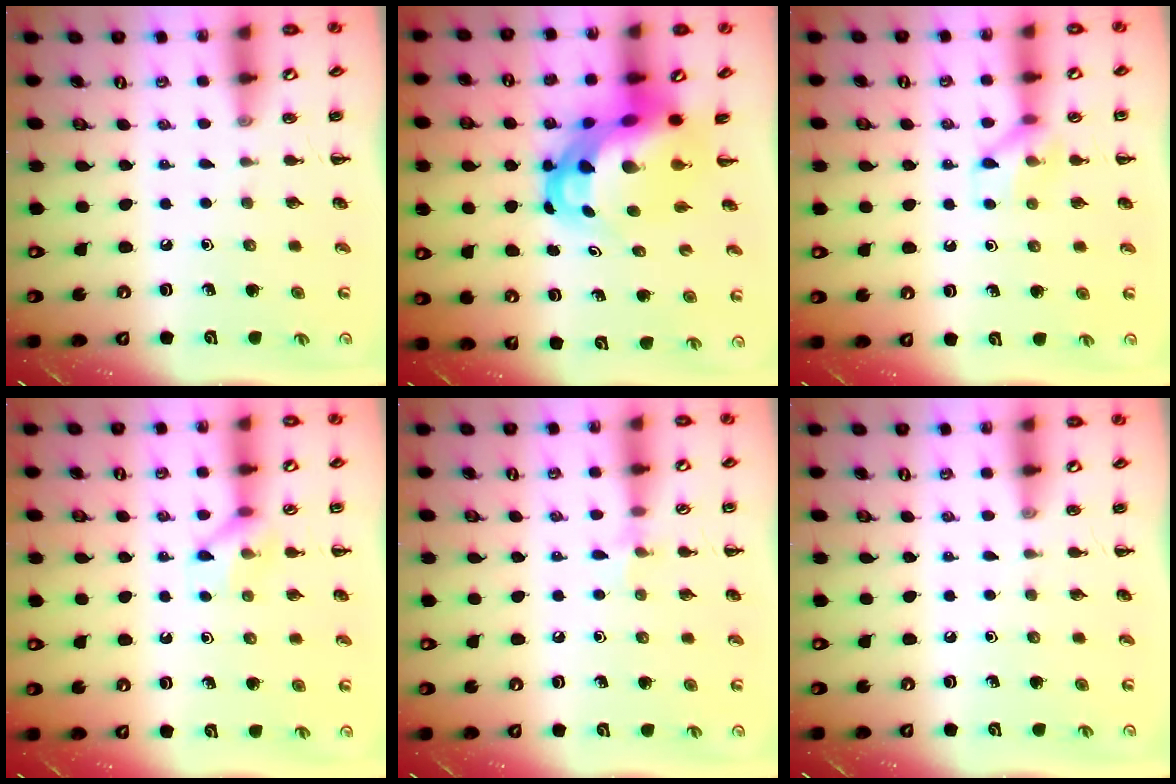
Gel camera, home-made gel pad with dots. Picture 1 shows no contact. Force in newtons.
{"total": 10.3, "press": 10.0, "slide": 2.6}
{"total": 8.0, "press": 8.0, "slide": 0.5}
{"total": 7.9, "press": 7.9, "slide": 0.4}
{"total": 5.3, "press": 5.0, "slide": 1.9}
{"total": 0.0}